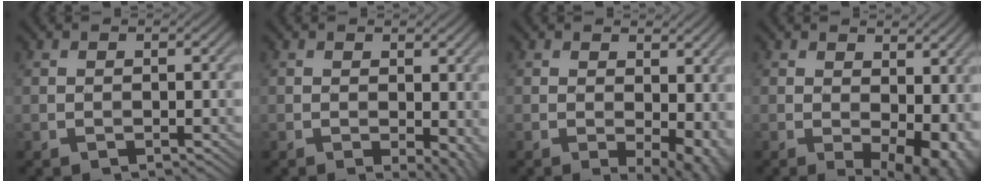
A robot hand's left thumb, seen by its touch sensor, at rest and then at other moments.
{"total": 3.4, "force": [-0.3, 1.6, 3.0], "torque": [-0.033, -0.004, -0.001]}
{"total": 6.4, "force": [0.0, 3.2, 5.5], "torque": [-0.065, -0.006, 0.007]}
{"total": 9.9, "force": [-0.2, 5.6, 8.2], "torque": [-0.095, -0.013, 0.020]}